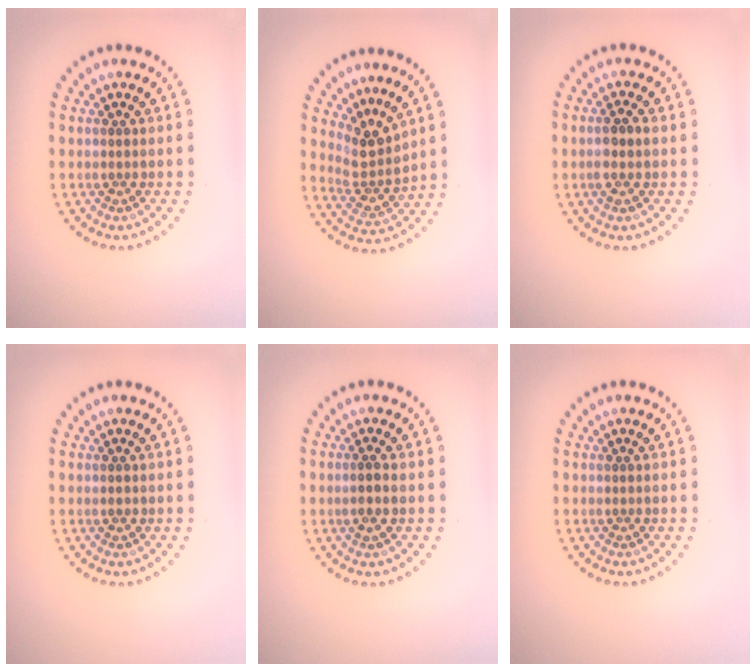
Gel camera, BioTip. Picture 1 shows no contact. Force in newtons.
{"total": 3.1, "press": 2.2, "slide": 2.2}
{"total": 1.9, "press": 1.9, "slide": 0.6}
{"total": 0.8, "press": 0.8, "slide": 0.2}
{"total": 1.1, "press": 0.9, "slide": 0.6}
{"total": 0.0}